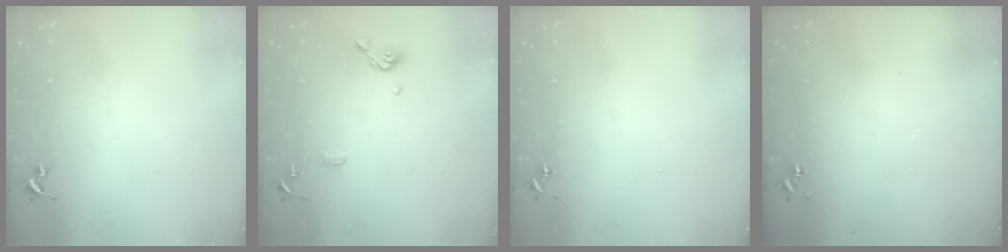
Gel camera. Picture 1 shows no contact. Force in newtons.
{"total": 10.5, "press": 10.4, "slide": 1.9}
{"total": 0.0}
{"total": 0.0}